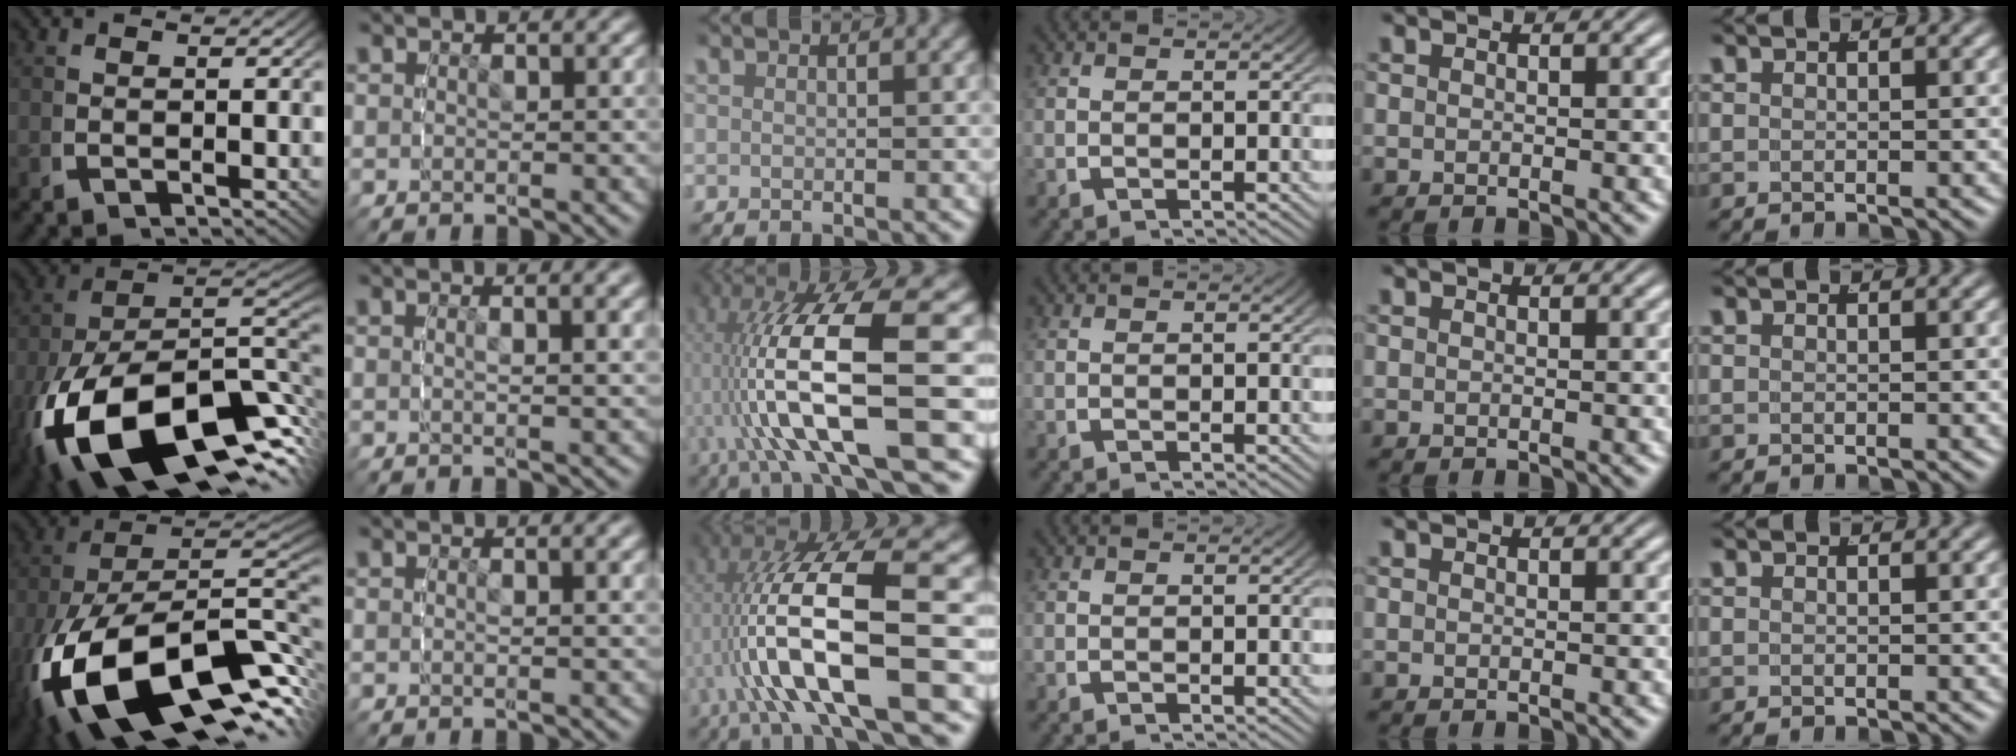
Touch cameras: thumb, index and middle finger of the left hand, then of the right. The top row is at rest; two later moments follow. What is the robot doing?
{"motion": "lift_and_place", "object": "tape"}